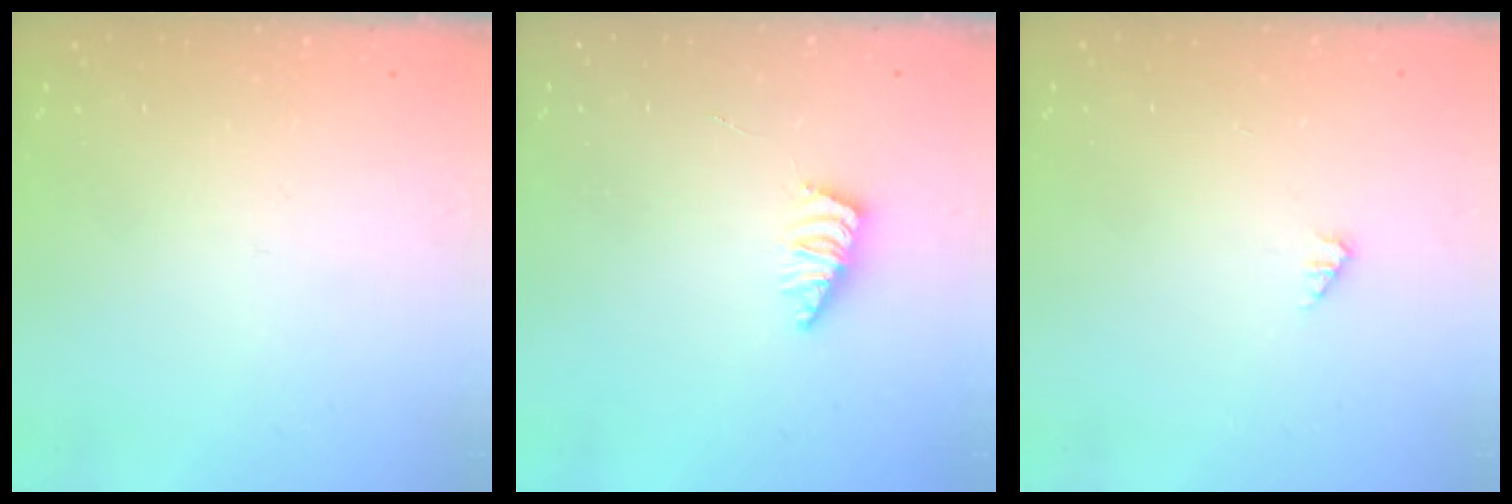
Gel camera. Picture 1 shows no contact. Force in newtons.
{"total": 1.5, "press": 1.4, "slide": 0.4}
{"total": 0.9, "press": 0.8, "slide": 0.2}